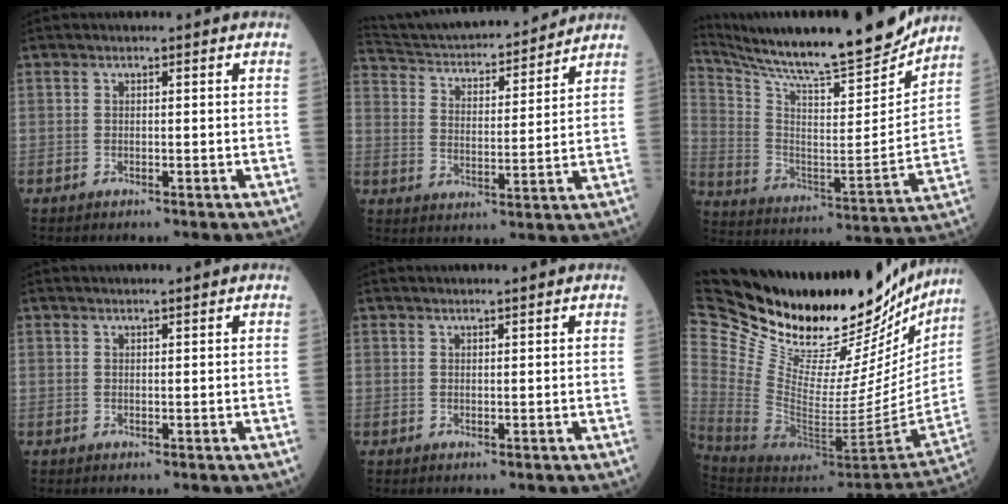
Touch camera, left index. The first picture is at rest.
{"total": 18.3, "force": [17.1, 2.3, 6.1], "torque": [-0.104, 0.017, 0.265]}
{"total": 23.1, "force": [21.2, 1.2, 9.2], "torque": [-0.174, -0.048, 0.330]}
{"total": 2.5, "force": [2.4, -0.1, 0.8], "torque": [-0.008, 0.016, 0.033]}
{"total": 2.9, "force": [2.7, -0.1, 0.9], "torque": [-0.010, 0.018, 0.038]}
{"total": 40.1, "force": [33.8, 11.8, 18.3], "torque": [-0.340, -0.076, 0.497]}